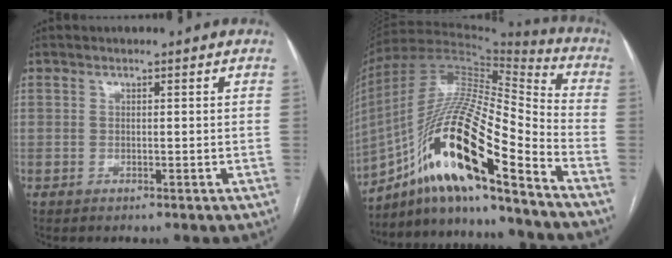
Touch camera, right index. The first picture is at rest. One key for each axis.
{"total": 21.7, "fx": -12.2, "fy": 3.2, "fz": 17.6, "tx": -0.357, "ty": 0.002, "tz": -0.214}